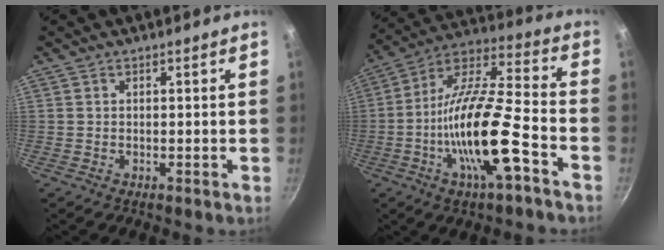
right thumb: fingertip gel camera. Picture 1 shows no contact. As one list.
[{"total": 20.0, "force": [-7.1, 5.6, 17.8], "torque": [-0.317, 0.036, -0.140]}]